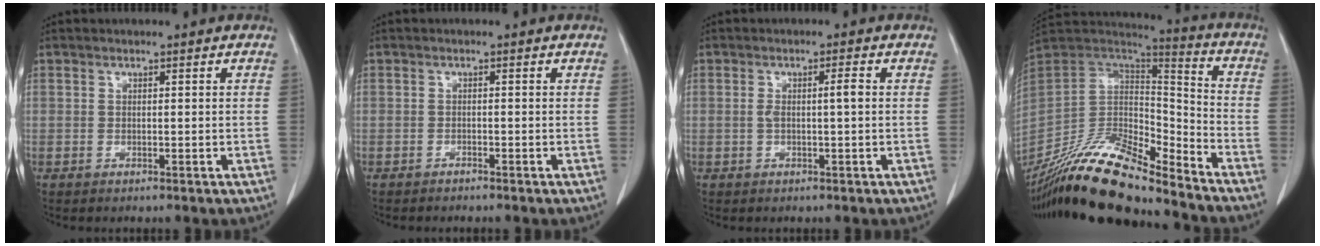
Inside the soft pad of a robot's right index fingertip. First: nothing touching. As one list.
[{"total": 0.9, "force": [-0.9, 0.0, 0.2], "torque": [-0.002, 0.002, -0.011]}, {"total": 2.5, "force": [0.0, 0.1, 2.5], "torque": [-0.046, 0.007, 0.006]}, {"total": 22.2, "force": [-19.1, 4.5, 10.4], "torque": [-0.218, 0.001, -0.344]}]